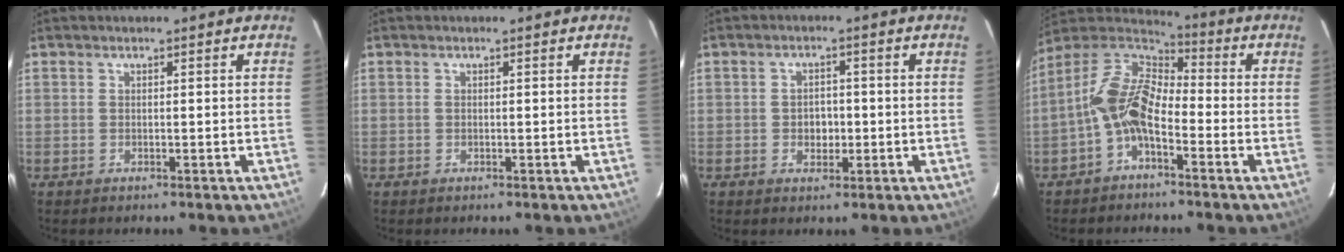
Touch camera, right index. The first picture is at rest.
{"total": 0.0}
{"total": 3.1, "force": [-0.6, 2.6, 1.6], "torque": [-0.028, 0.007, -0.007]}
{"total": 10.8, "force": [-3.7, 5.7, 8.3], "torque": [-0.170, 0.019, -0.082]}